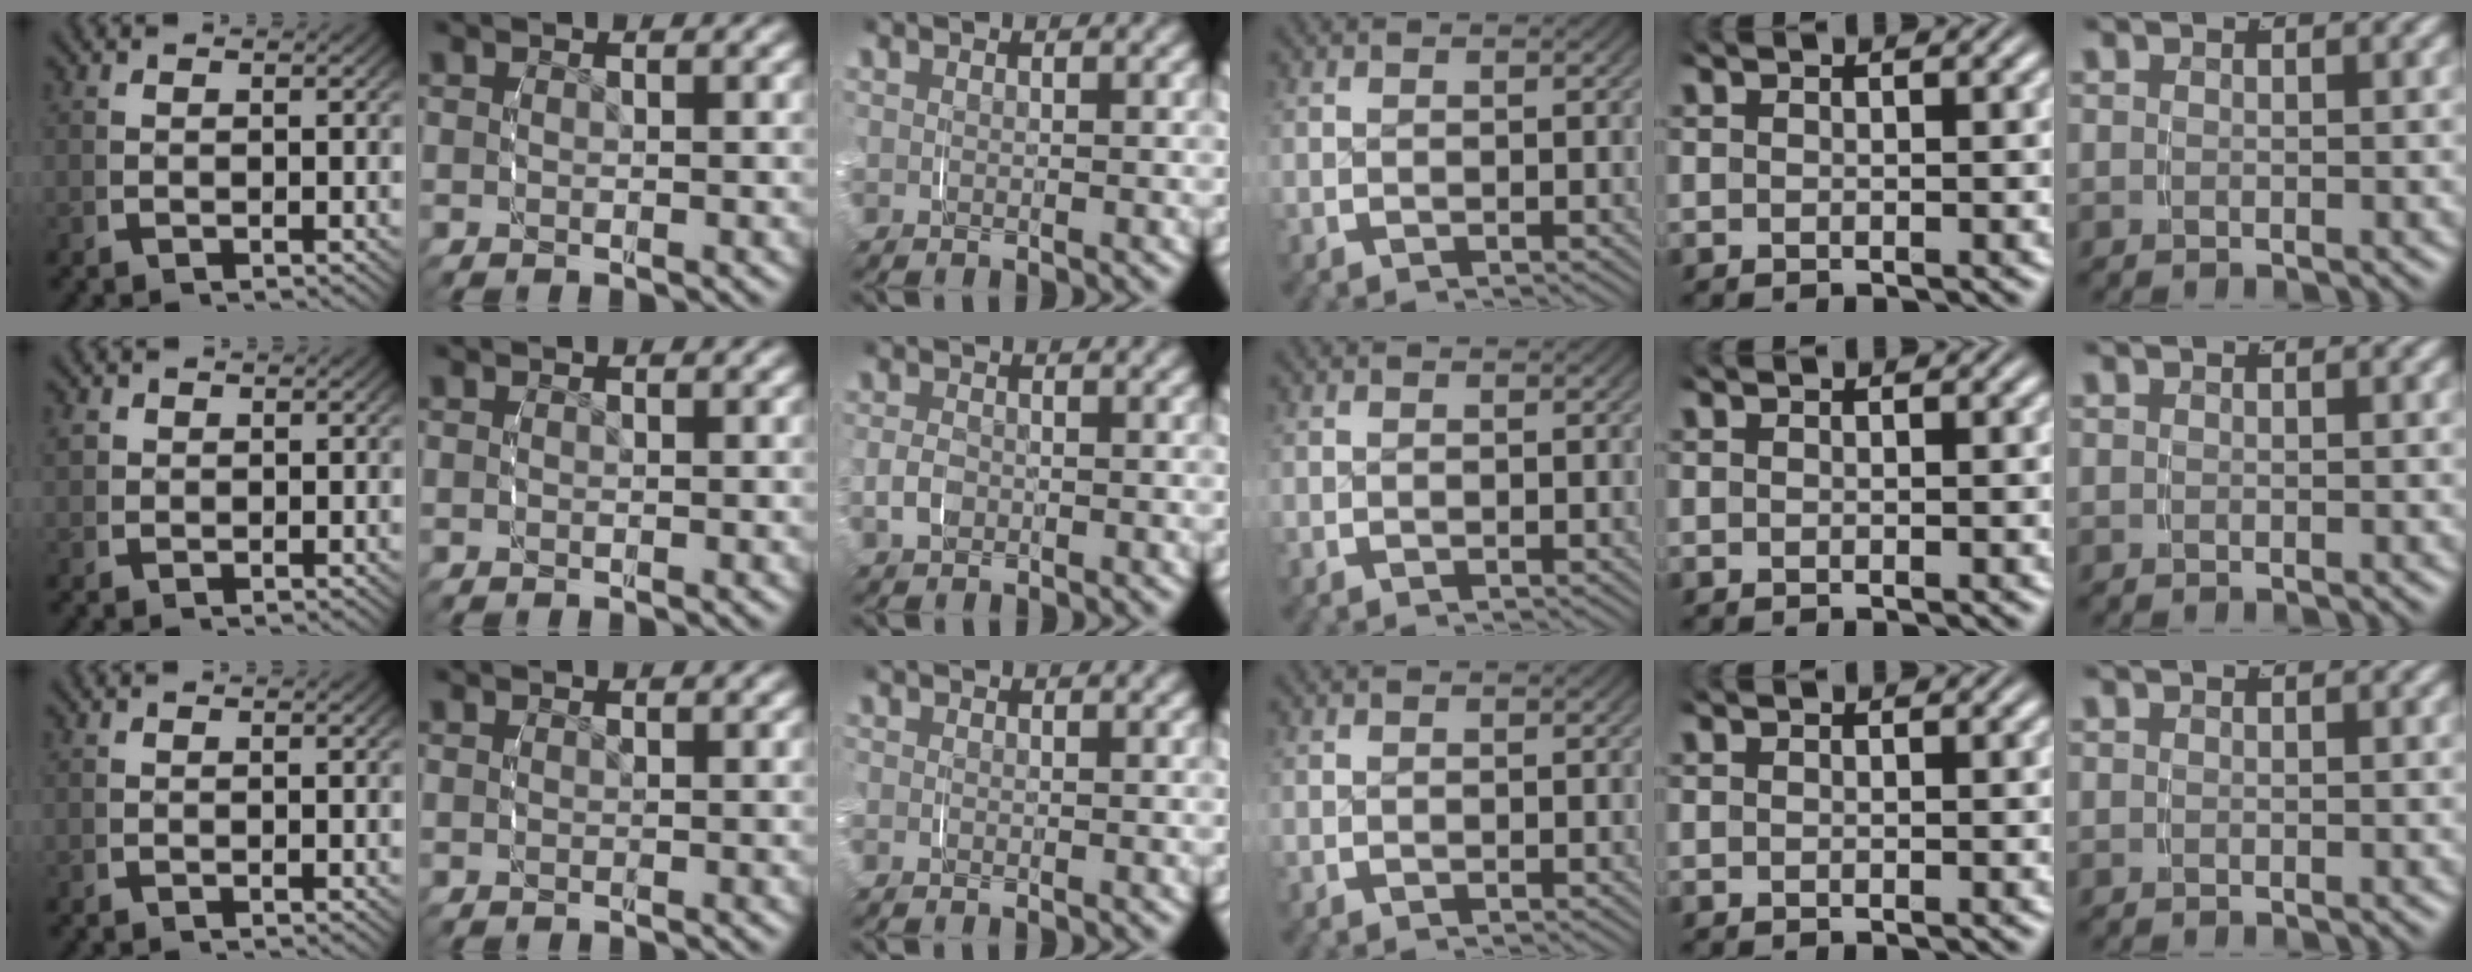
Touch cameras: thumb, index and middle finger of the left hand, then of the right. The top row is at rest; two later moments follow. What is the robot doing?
{"motion": "grasp_and_lifting", "object": "paper towel"}